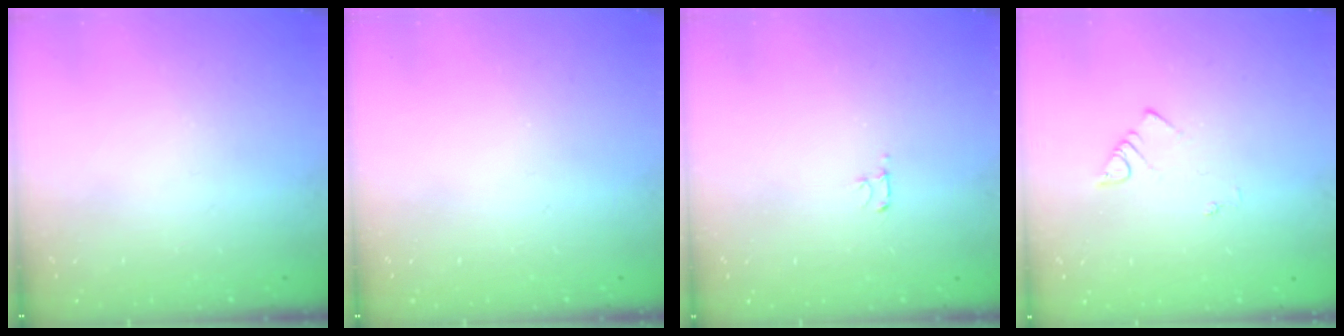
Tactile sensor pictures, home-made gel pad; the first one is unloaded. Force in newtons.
{"total": 0.0}
{"total": 2.5, "press": 2.4, "slide": 0.3}
{"total": 2.1, "press": 2.1, "slide": 0.4}